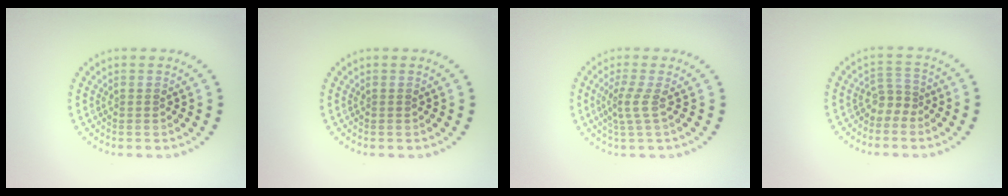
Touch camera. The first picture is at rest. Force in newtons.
{"total": 0.0}
{"total": 2.0, "press": 1.4, "slide": 1.4}
{"total": 1.8, "press": 1.3, "slide": 1.3}